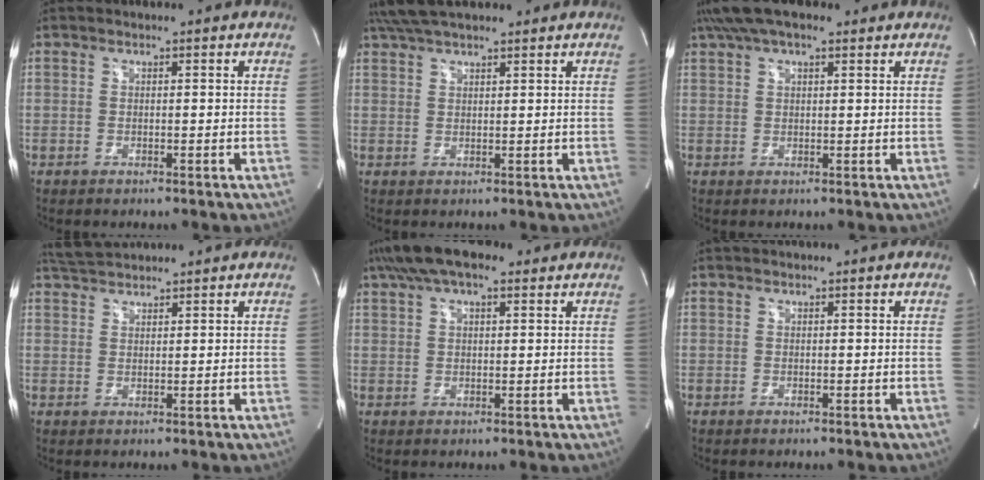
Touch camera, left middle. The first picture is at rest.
{"total": 7.6, "force": [6.3, 1.7, 3.8], "torque": [-0.069, 0.036, 0.114]}
{"total": 7.9, "force": [5.5, 2.7, 5.0], "torque": [-0.098, 0.036, 0.096]}
{"total": 3.7, "force": [3.6, 0.5, 0.7], "torque": [-0.027, 0.022, 0.073]}
{"total": 9.5, "force": [6.4, 3.3, 6.2], "torque": [-0.118, 0.035, 0.108]}
{"total": 0.0}